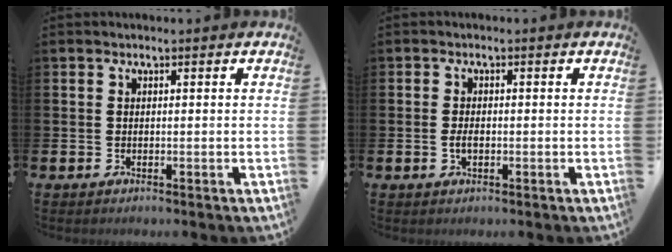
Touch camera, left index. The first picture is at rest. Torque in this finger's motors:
{"motor_torque": [0.45, 0.18, 0.03, 0.03]}